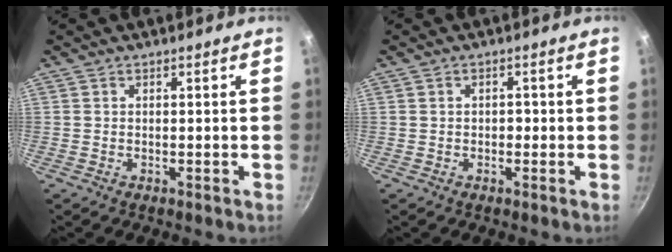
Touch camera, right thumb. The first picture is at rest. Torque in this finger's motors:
{"motor_torque": [0.15, -0.40, -0.43, 0.26, 0.07]}